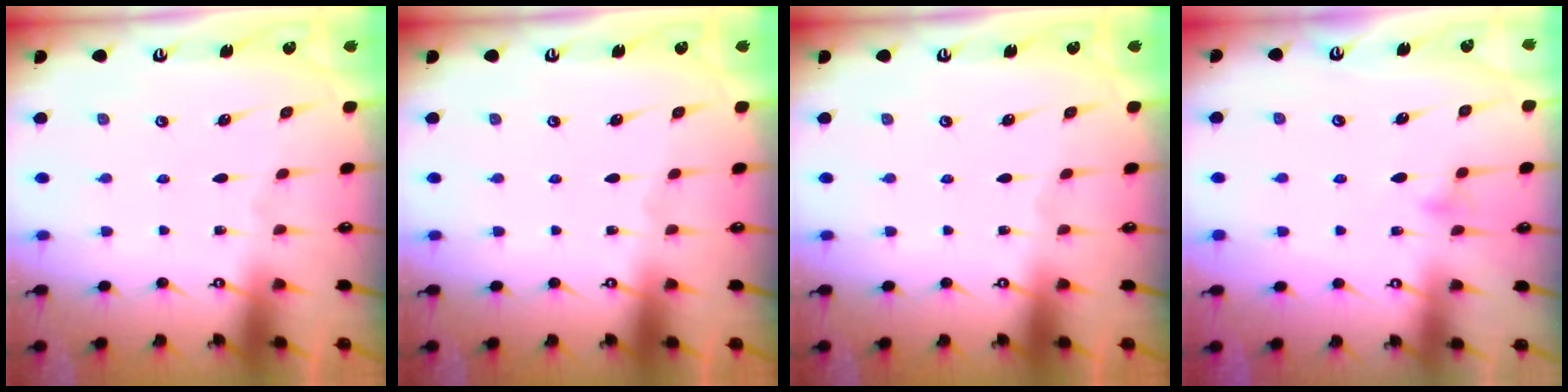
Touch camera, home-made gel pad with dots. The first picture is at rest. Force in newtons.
{"total": 0.0}
{"total": 0.0}
{"total": 7.6, "press": 7.6, "slide": 0.7}